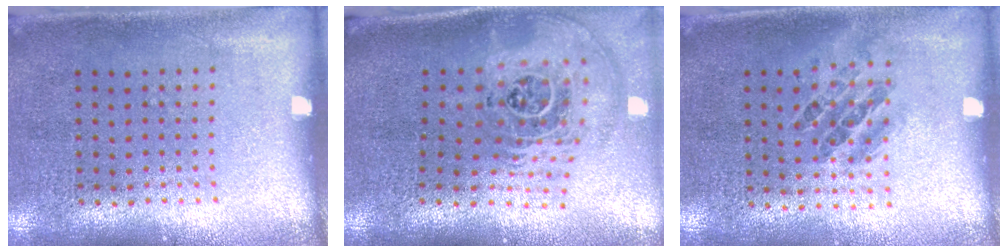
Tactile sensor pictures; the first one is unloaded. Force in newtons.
{"total": 2.7, "press": 1.8, "slide": 2.0}
{"total": 0.9, "press": 0.8, "slide": 0.5}